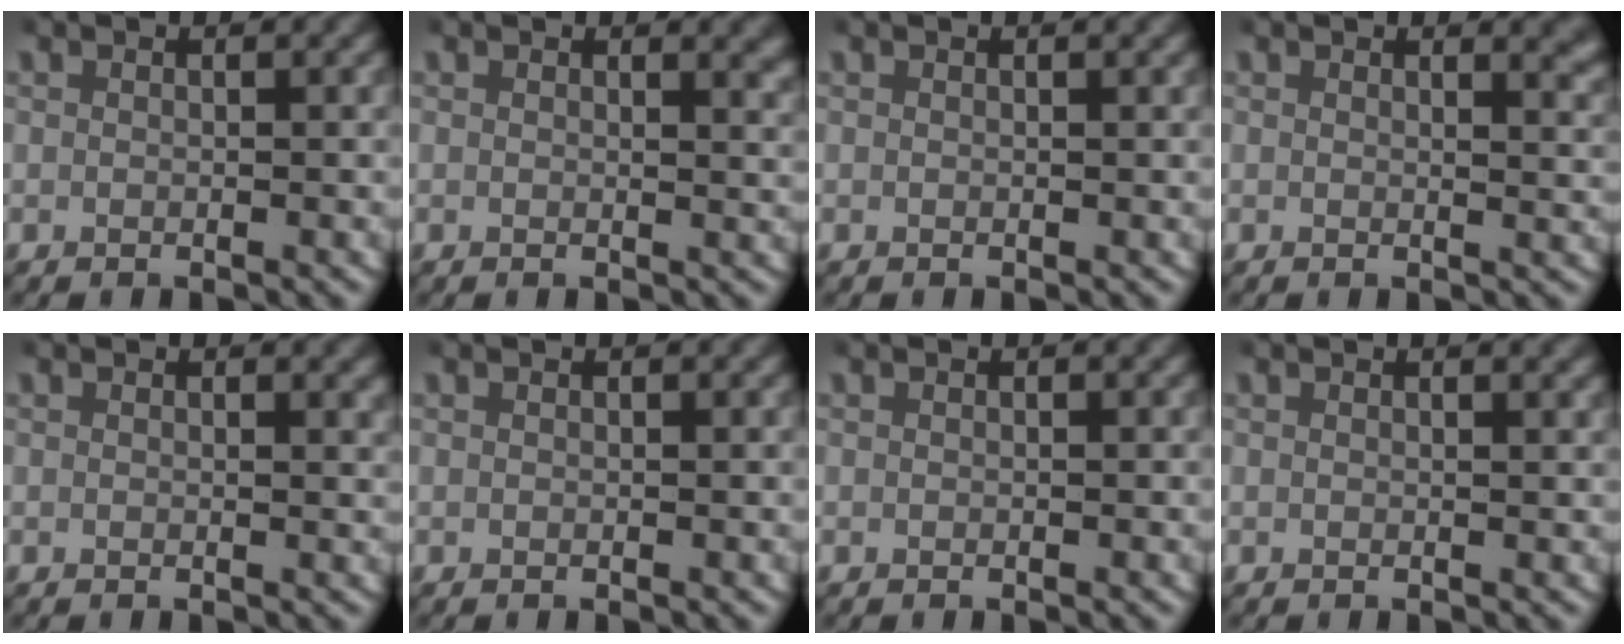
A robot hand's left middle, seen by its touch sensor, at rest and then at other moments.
{"total": 1.5, "force": [1.3, 0.3, 0.8], "torque": [-0.007, -0.003, 0.017]}
{"total": 0.0}
{"total": 2.3, "force": [1.8, 0.5, 1.4], "torque": [-0.012, -0.004, 0.025]}
{"total": 0.6, "force": [0.6, 0.0, 0.2], "torque": [-0.001, -0.002, 0.007]}
{"total": 0.0}
{"total": 0.0}
{"total": 0.9, "force": [0.7, -0.1, 0.5], "torque": [-0.005, -0.001, 0.009]}